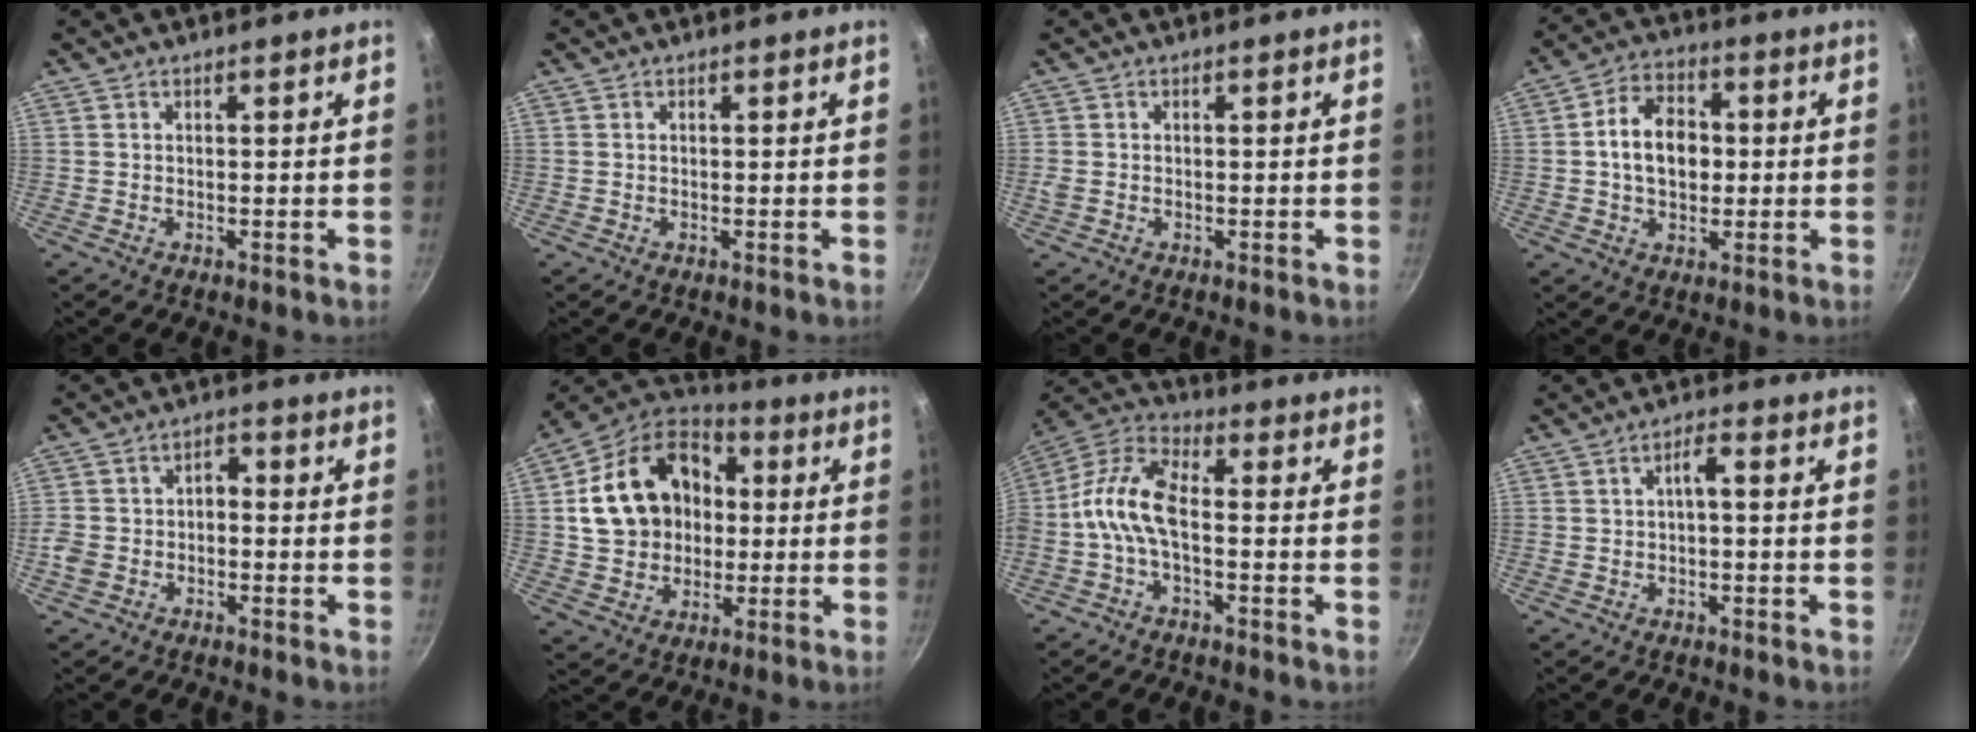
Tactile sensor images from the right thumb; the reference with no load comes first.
{"total": 0.0}
{"total": 1.3, "force": [-0.3, 1.0, 0.7], "torque": [-0.013, 0.001, -0.005]}
{"total": 10.5, "force": [0.3, 7.5, 7.4], "torque": [-0.097, 0.017, -0.005]}
{"total": 5.4, "force": [-2.1, 4.0, 3.0], "torque": [-0.035, 0.033, -0.041]}
{"total": 19.3, "force": [2.0, 15.4, 11.4], "torque": [-0.177, 0.038, 0.034]}
{"total": 10.5, "force": [-2.2, 5.1, 8.9], "torque": [-0.185, 0.042, -0.061]}
{"total": 3.0, "force": [-0.4, 1.2, 2.7], "torque": [-0.052, 0.019, -0.006]}